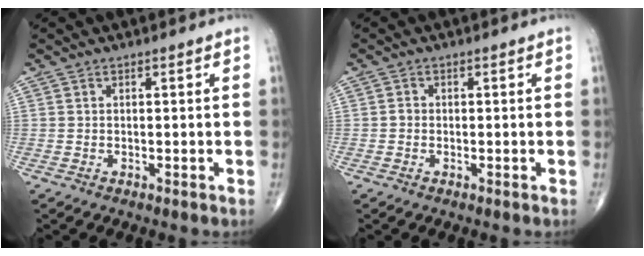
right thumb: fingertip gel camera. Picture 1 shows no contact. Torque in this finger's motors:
{"motor_torque": [0.03, 0.27, 0.10, 0.01, -0.01]}